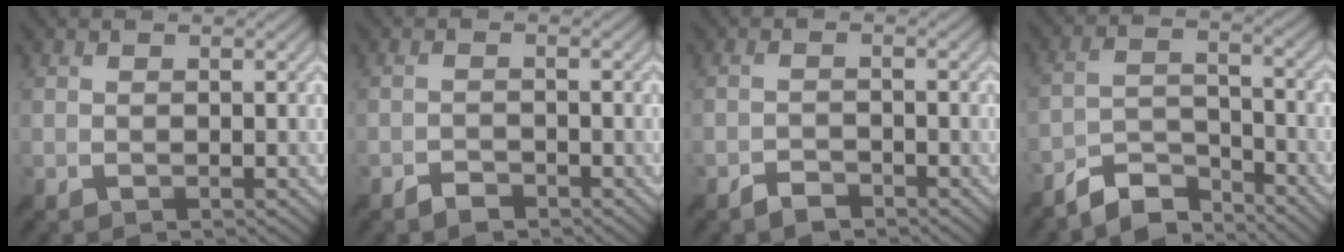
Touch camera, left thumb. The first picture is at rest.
{"total": 1.9, "force": [-1.6, 0.8, 0.5], "torque": [-0.006, 0.000, -0.031]}
{"total": 2.2, "force": [-1.9, 1.0, 0.7], "torque": [-0.008, 0.001, -0.038]}
{"total": 6.6, "force": [-5.9, 2.1, 2.0], "torque": [-0.036, -0.004, -0.118]}